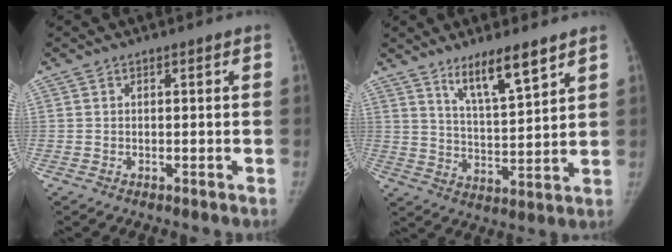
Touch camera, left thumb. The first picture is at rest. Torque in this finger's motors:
{"motor_torque": [0.15, 0.09, 0.85, -0.71, 0.06]}